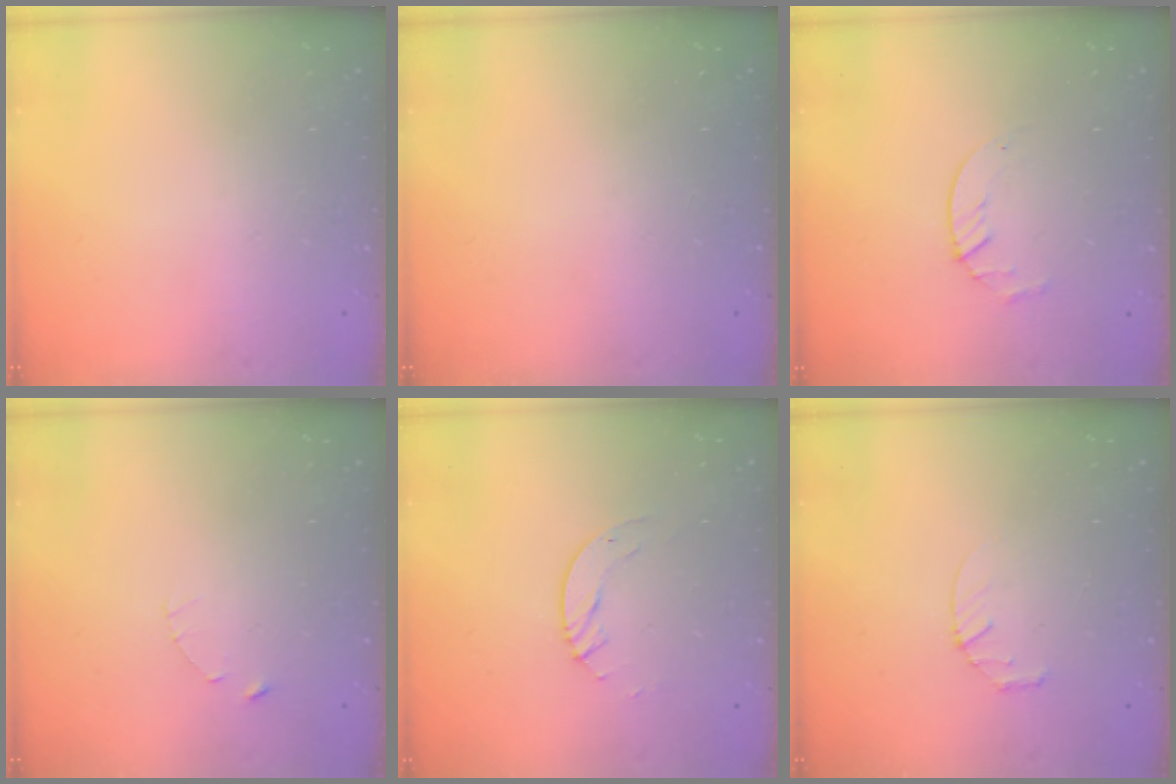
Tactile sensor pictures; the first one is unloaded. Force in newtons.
{"total": 0.0}
{"total": 2.9, "press": 2.9, "slide": 0.4}
{"total": 1.0, "press": 1.0, "slide": 0.2}
{"total": 4.5, "press": 4.5, "slide": 0.4}
{"total": 2.8, "press": 2.8, "slide": 0.4}